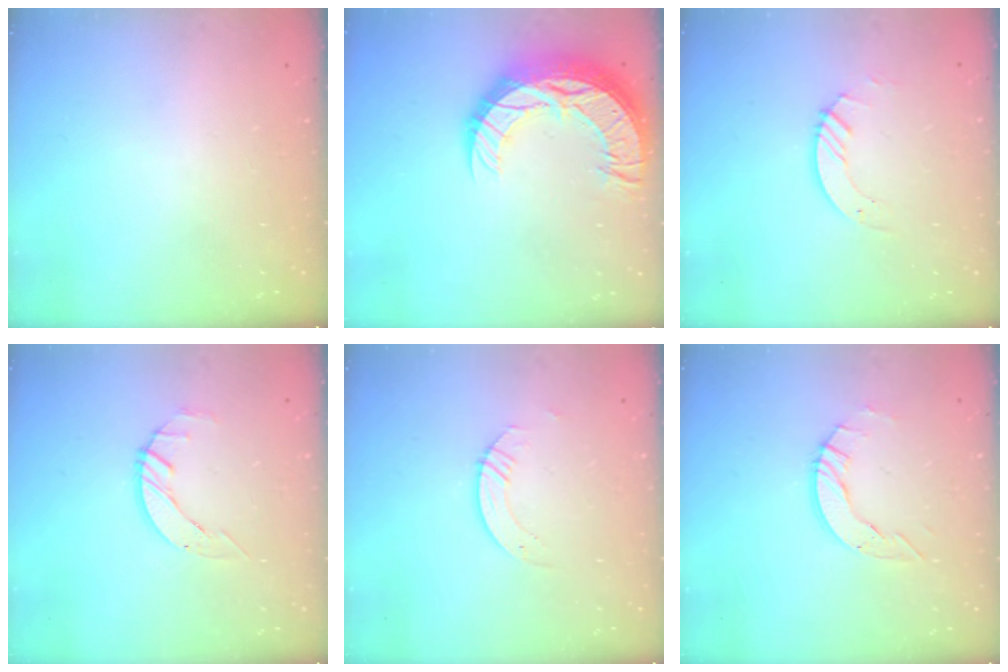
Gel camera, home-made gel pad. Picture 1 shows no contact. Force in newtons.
{"total": 17.5, "press": 17.4, "slide": 1.4}
{"total": 3.2, "press": 3.2, "slide": 0.1}
{"total": 2.7, "press": 2.7, "slide": 0.3}
{"total": 2.6, "press": 2.6, "slide": 0.2}
{"total": 5.7, "press": 5.7, "slide": 0.2}